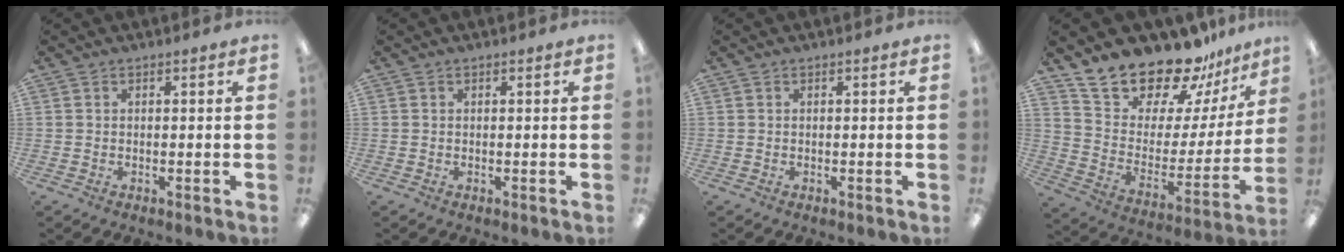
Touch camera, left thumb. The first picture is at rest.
{"total": 0.0}
{"total": 0.0}
{"total": 20.4, "force": [18.4, 6.9, 5.3], "torque": [-0.103, -0.152, 0.331]}